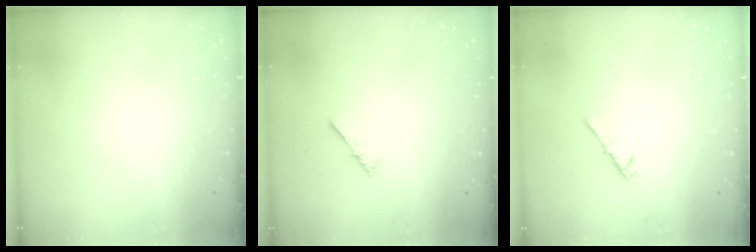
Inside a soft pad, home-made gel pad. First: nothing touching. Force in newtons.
{"total": 0.0}
{"total": 3.1, "press": 3.0, "slide": 0.7}